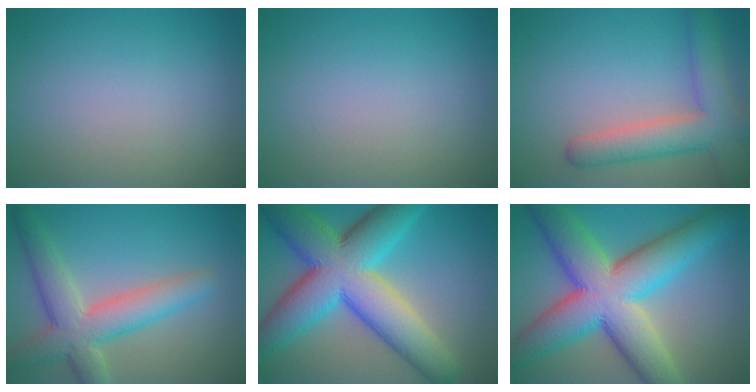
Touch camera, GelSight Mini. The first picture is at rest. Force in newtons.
{"total": 0.0}
{"total": 5.9, "press": 5.9, "slide": 0.3}
{"total": 6.4, "press": 6.4, "slide": 0.5}
{"total": 13.3, "press": 13.3, "slide": 0.5}
{"total": 13.2, "press": 13.2, "slide": 0.7}